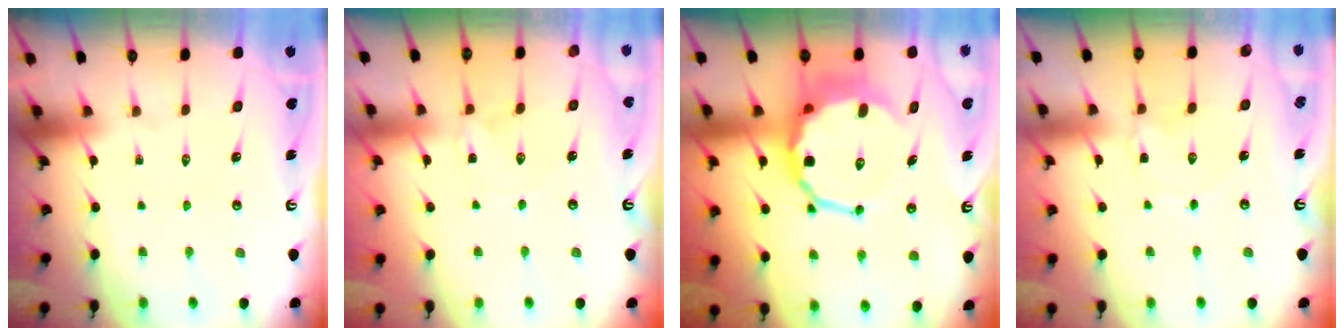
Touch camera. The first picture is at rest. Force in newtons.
{"total": 1.4, "press": 1.4, "slide": 0.2}
{"total": 12.0, "press": 11.6, "slide": 3.2}
{"total": 1.0, "press": 1.0, "slide": 0.1}